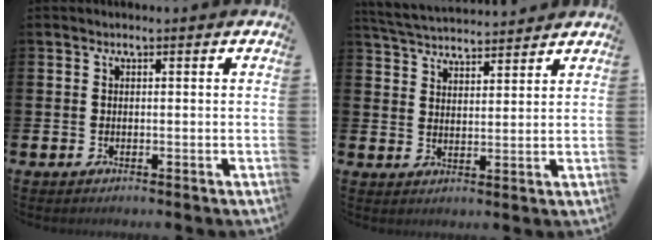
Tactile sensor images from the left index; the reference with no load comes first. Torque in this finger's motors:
{"motor_torque": [0.69, -0.88, 0.30, 0.03]}